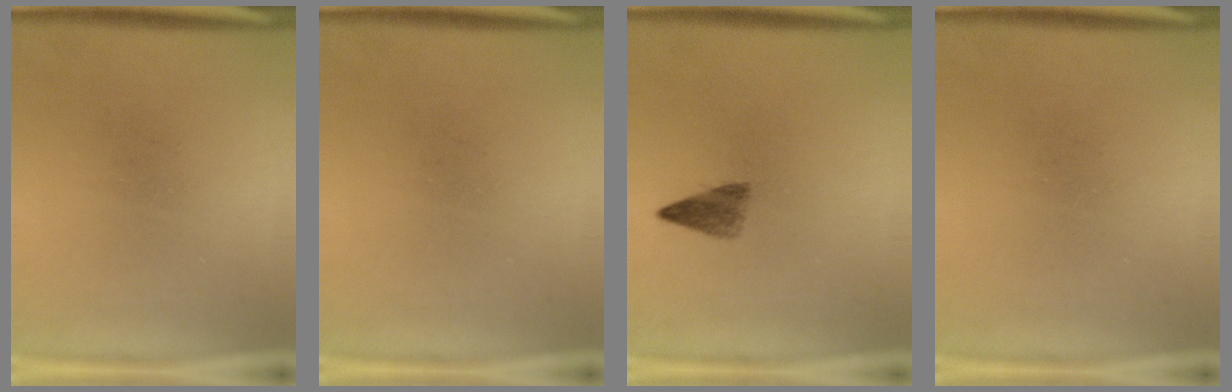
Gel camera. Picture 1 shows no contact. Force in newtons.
{"total": 0.0}
{"total": 2.8}
{"total": 0.0}